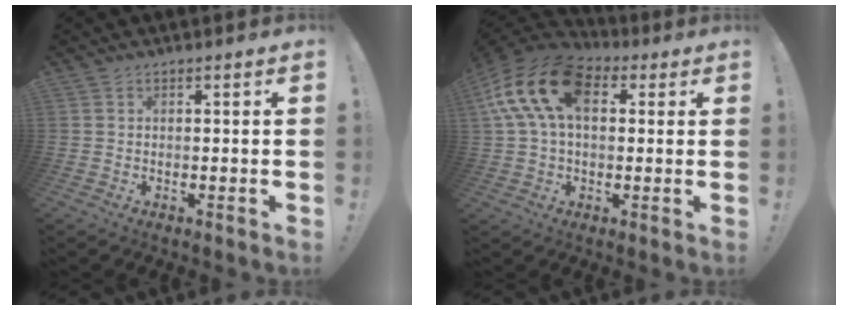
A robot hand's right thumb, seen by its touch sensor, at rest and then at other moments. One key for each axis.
{"total": 18.7, "fx": 5.2, "fy": 11.4, "fz": 13.9, "tx": -0.264, "ty": 0.001, "tz": 0.089}